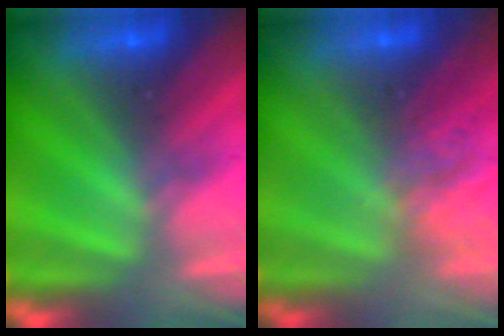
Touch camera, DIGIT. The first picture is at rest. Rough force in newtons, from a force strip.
{"total": 3.2}